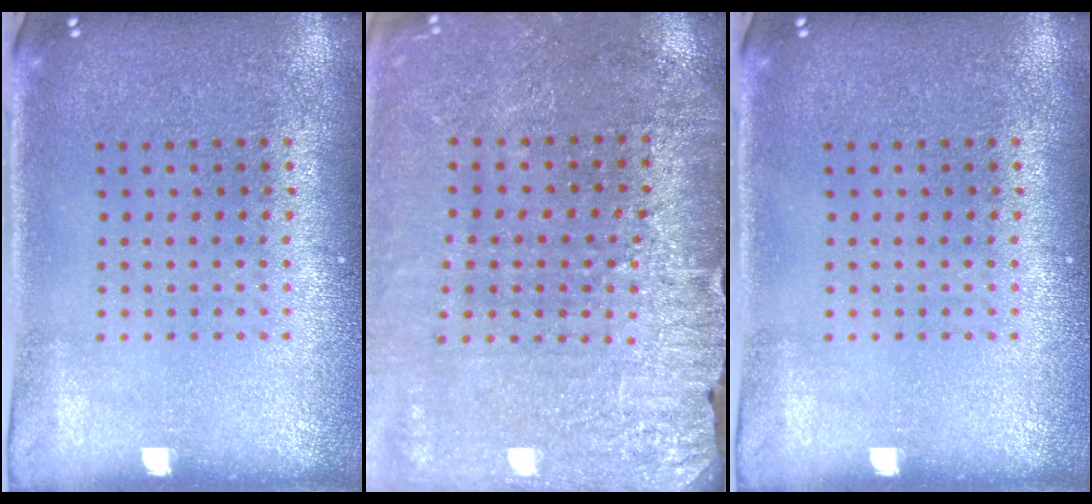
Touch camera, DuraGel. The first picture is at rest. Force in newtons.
{"total": 3.0, "press": 3.0, "slide": 0.2}
{"total": 0.0}